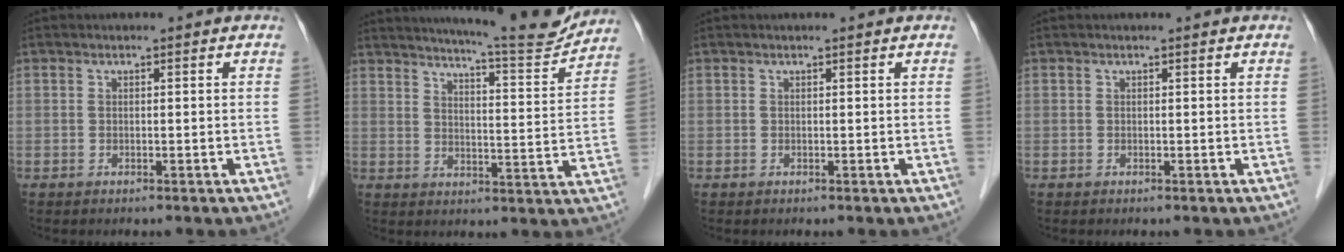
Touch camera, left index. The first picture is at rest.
{"total": 13.7, "force": [12.9, 0.0, 4.6], "torque": [-0.073, -0.032, 0.167]}
{"total": 0.0}
{"total": 0.0}